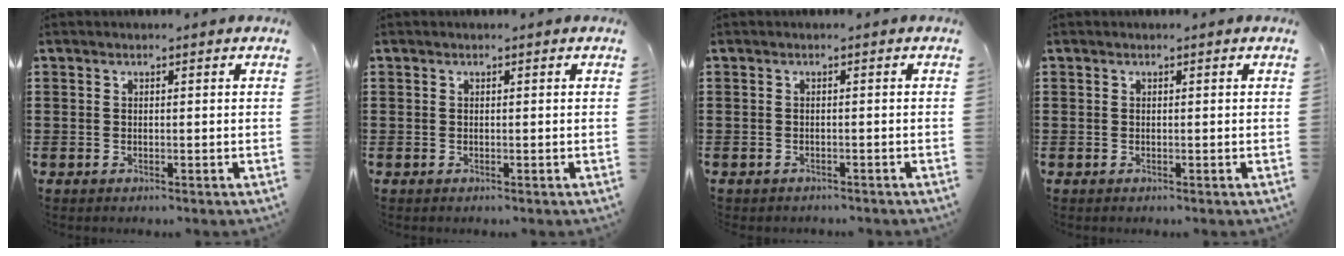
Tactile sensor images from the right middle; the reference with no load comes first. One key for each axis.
{"total": 0.0}
{"total": 0.6, "fx": -0.6, "fy": 0.1, "fz": 0.0, "tx": -0.002, "ty": 0.000, "tz": -0.013}
{"total": 0.0}